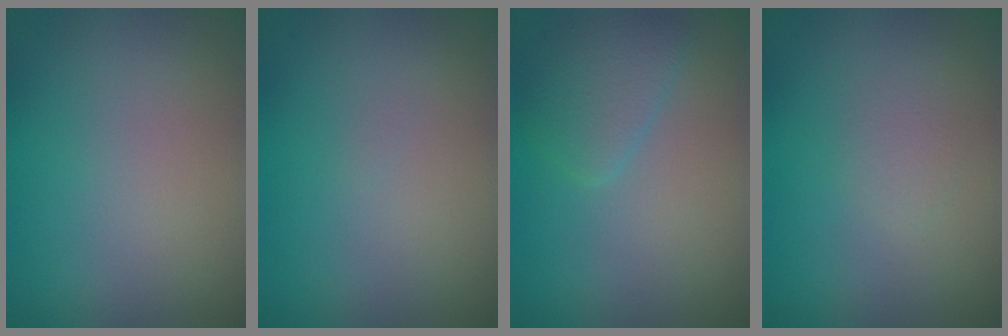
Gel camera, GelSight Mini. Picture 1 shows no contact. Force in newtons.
{"total": 0.0}
{"total": 2.2, "press": 2.2, "slide": 0.1}
{"total": 0.7, "press": 0.7, "slide": 0.0}